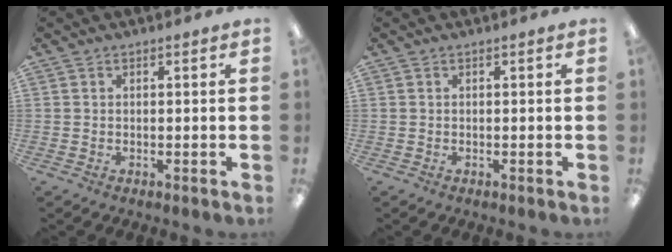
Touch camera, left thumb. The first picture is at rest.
{"total": 0.0}